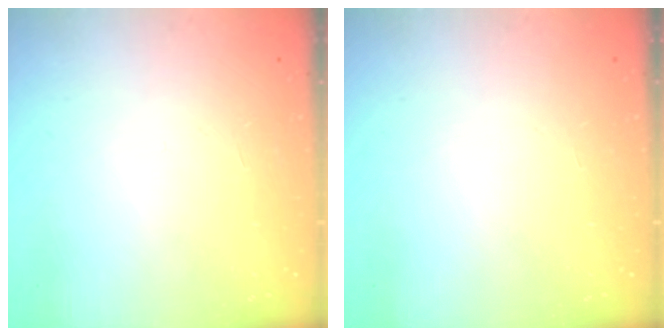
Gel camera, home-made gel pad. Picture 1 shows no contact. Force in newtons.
{"total": 0.0}